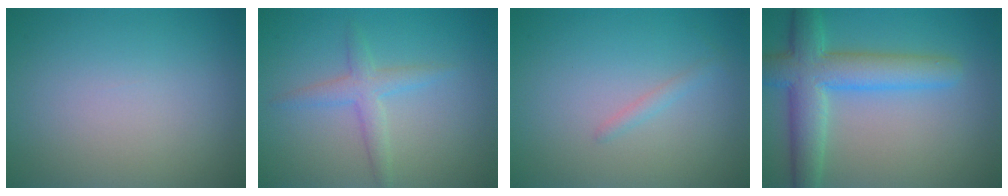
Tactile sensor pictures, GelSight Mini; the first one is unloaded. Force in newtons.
{"total": 2.3, "press": 2.3, "slide": 0.0}
{"total": 0.8, "press": 0.8, "slide": 0.1}
{"total": 6.6, "press": 6.6, "slide": 0.1}